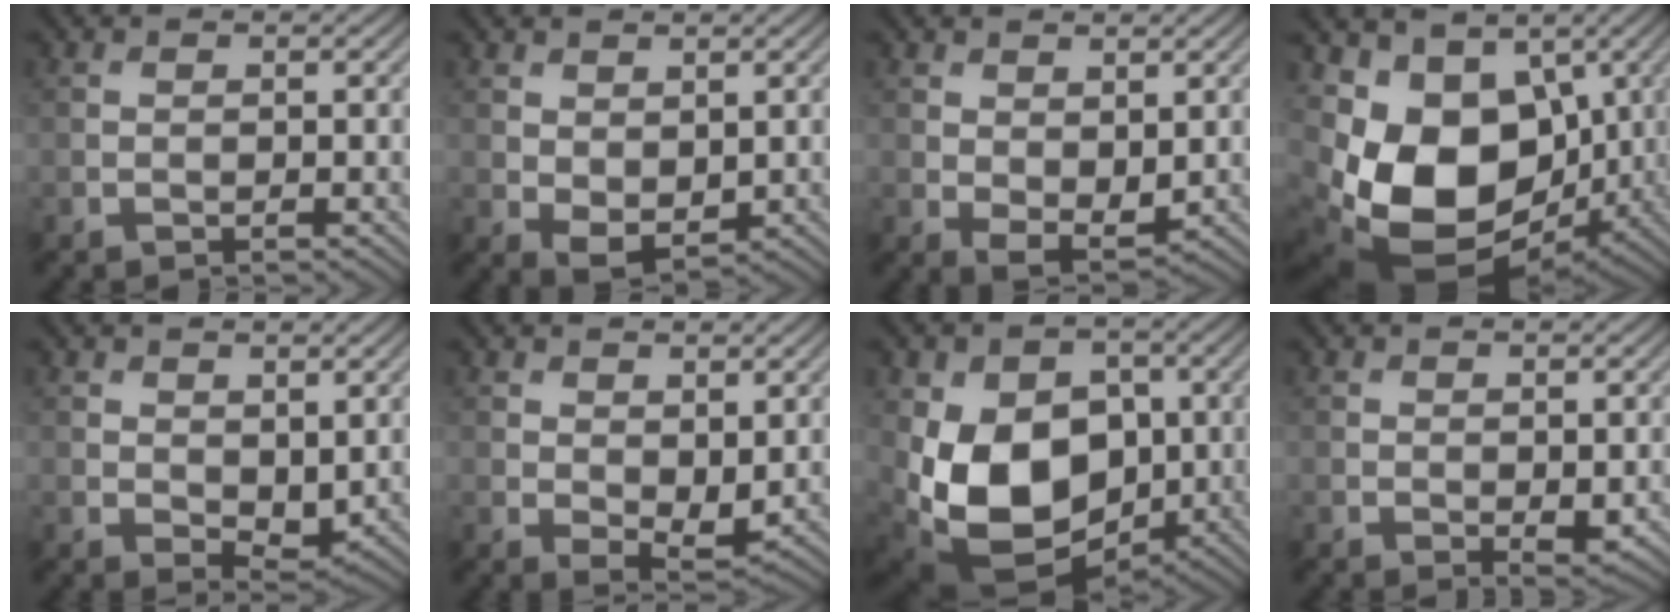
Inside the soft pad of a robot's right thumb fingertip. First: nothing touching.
{"total": 3.4, "force": [0.8, 2.2, 2.4], "torque": [-0.053, -0.009, 0.023]}
{"total": 3.7, "force": [0.9, 2.3, 2.8], "torque": [-0.056, -0.010, 0.023]}
{"total": 15.5, "force": [-0.8, 11.4, 10.5], "torque": [-0.226, -0.039, -0.001]}
{"total": 4.0, "force": [1.1, 2.4, 3.0], "torque": [-0.056, -0.010, 0.025]}
{"total": 4.1, "force": [1.0, 2.3, 3.2], "torque": [-0.060, -0.011, 0.024]}
{"total": 14.2, "force": [-2.0, 10.3, 9.6], "torque": [-0.183, -0.027, -0.036]}
{"total": 2.1, "force": [0.0, 1.1, 1.8], "torque": [-0.028, -0.009, 0.009]}